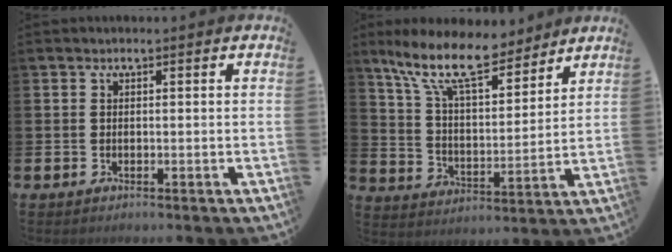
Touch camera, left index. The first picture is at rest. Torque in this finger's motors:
{"motor_torque": [1.10, -1.03, 0.99, 0.21]}